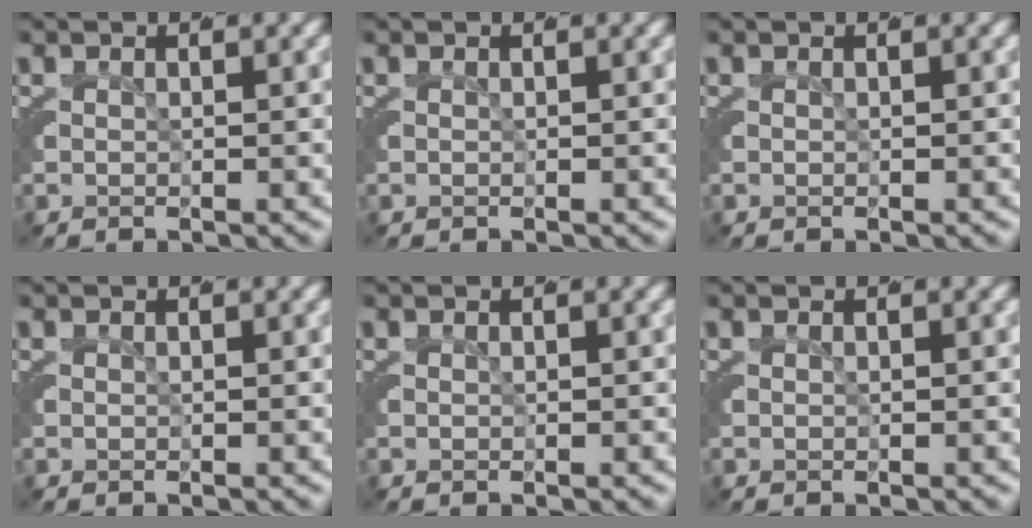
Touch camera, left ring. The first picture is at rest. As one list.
[{"total": 0.0}, {"total": 0.0}, {"total": 0.0}, {"total": 0.0}, {"total": 0.0}]